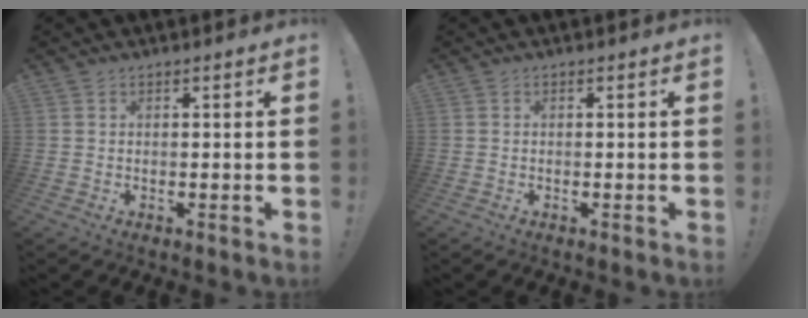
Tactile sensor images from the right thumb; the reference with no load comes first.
{"total": 0.0}